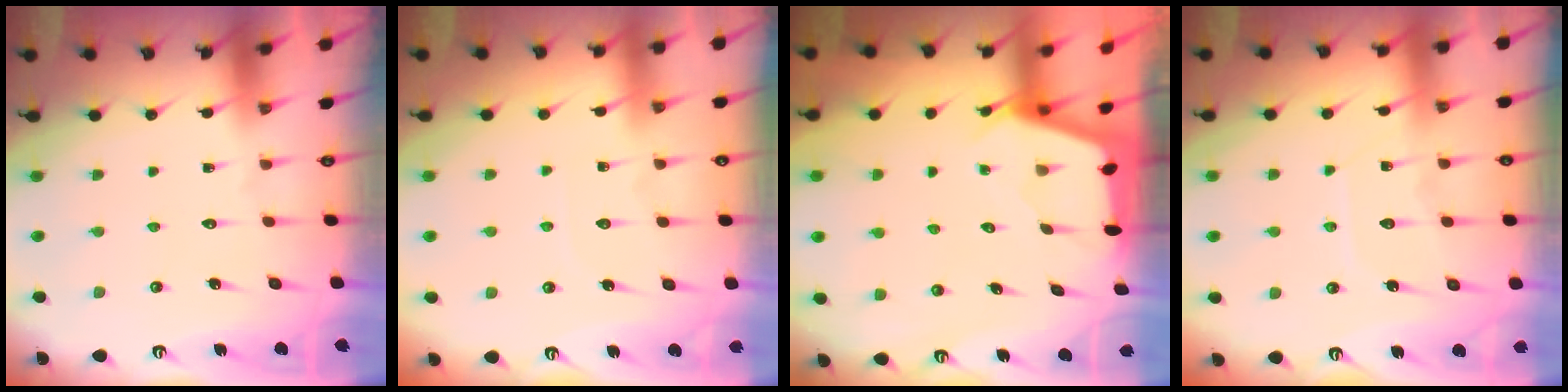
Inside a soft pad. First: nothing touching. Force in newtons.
{"total": 3.6, "press": 3.6, "slide": 0.4}
{"total": 2.4, "press": 2.4, "slide": 0.3}
{"total": 8.1, "press": 8.1, "slide": 0.8}